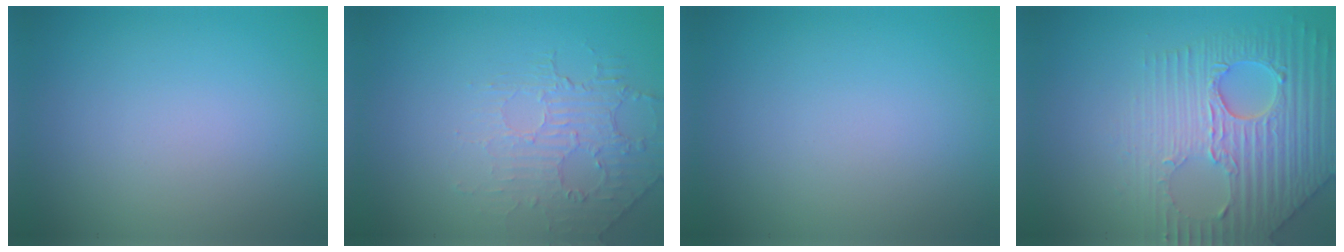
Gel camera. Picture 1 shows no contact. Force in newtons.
{"total": 2.1, "press": 1.2, "slide": 1.7}
{"total": 0.0}
{"total": 6.3, "press": 5.3, "slide": 3.4}